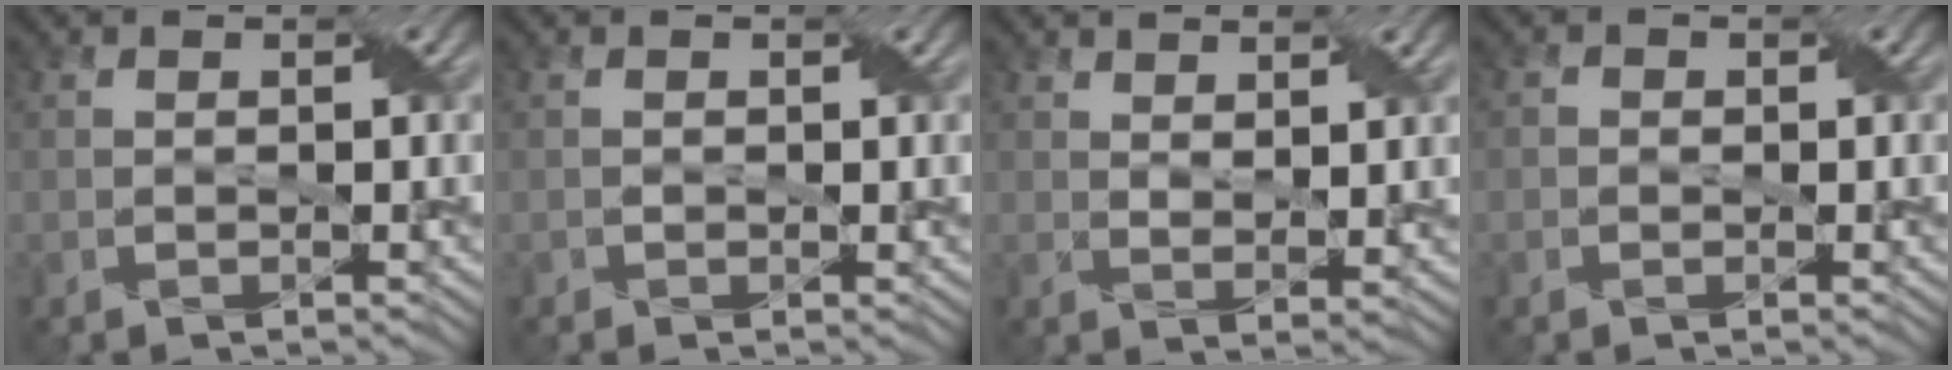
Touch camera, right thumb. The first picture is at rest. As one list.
[{"total": 0.8, "force": [0.0, 0.7, 0.4], "torque": [-0.006, -0.003, 0.000]}, {"total": 2.8, "force": [2.1, 0.8, 1.6], "torque": [-0.033, -0.003, 0.044]}, {"total": 0.8, "force": [-0.2, 0.8, 0.1], "torque": [0.000, -0.005, -0.003]}]